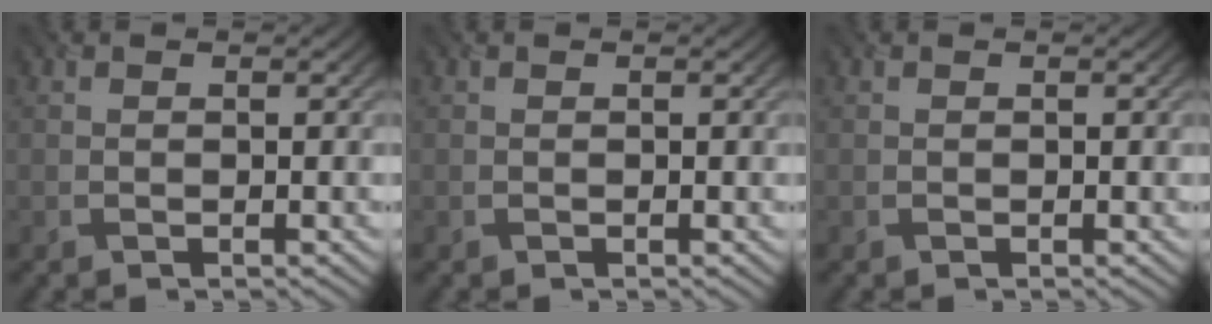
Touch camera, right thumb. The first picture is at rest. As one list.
[{"total": 0.0}, {"total": 0.0}]